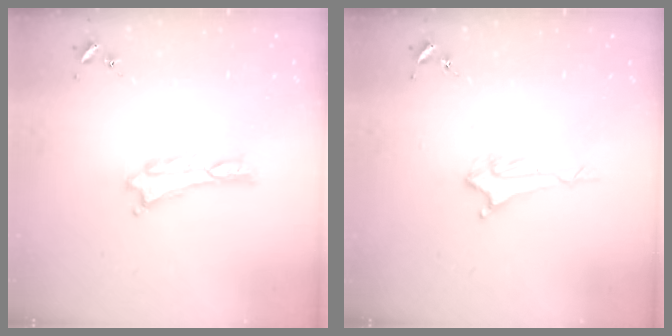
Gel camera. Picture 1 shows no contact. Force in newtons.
{"total": 2.1, "press": 2.0, "slide": 0.4}